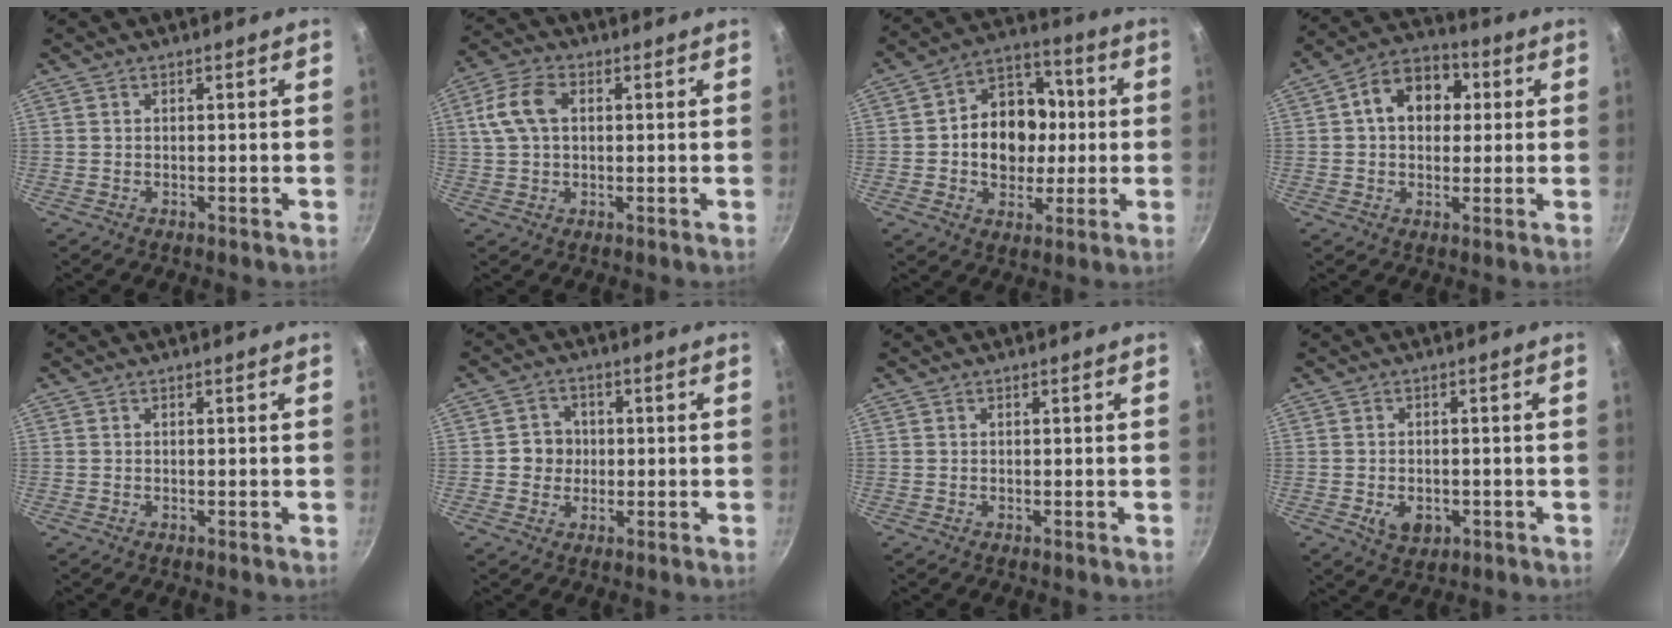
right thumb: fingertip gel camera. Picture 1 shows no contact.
{"total": 8.4, "force": [1.7, 5.5, 6.1], "torque": [-0.117, 0.017, 0.025]}
{"total": 15.1, "force": [-0.1, 12.1, 9.1], "torque": [-0.098, 0.023, -0.010]}
{"total": 11.7, "force": [2.2, 8.8, 7.5], "torque": [-0.078, 0.021, 0.018]}
{"total": 0.0}
{"total": 4.7, "force": [-0.1, 4.4, 1.5], "torque": [0.009, 0.007, -0.008]}
{"total": 0.0}
{"total": 5.0, "force": [-1.6, 3.4, 3.2], "torque": [-0.042, 0.005, -0.014]}